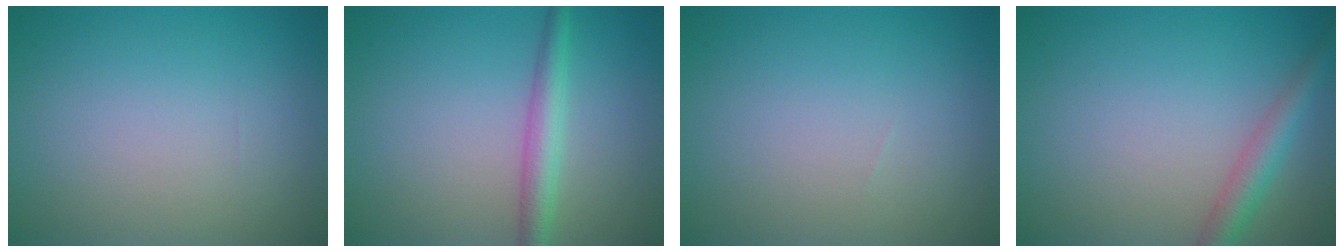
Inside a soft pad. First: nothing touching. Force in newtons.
{"total": 2.7, "press": 2.7, "slide": 0.1}
{"total": 0.0}
{"total": 2.8, "press": 2.8, "slide": 0.1}